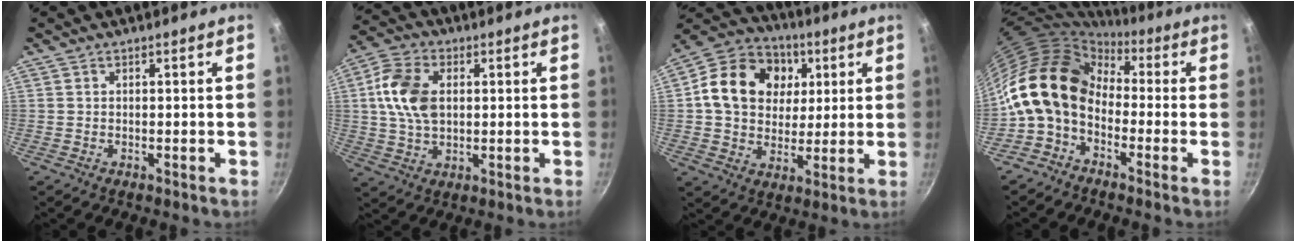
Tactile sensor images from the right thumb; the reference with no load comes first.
{"total": 11.4, "force": [1.6, 7.5, 8.4], "torque": [-0.150, 0.010, 0.023]}
{"total": 18.1, "force": [4.1, 14.4, 10.2], "torque": [-0.158, 0.009, 0.058]}
{"total": 15.3, "force": [-1.3, 11.1, 10.4], "torque": [-0.182, 0.044, -0.049]}